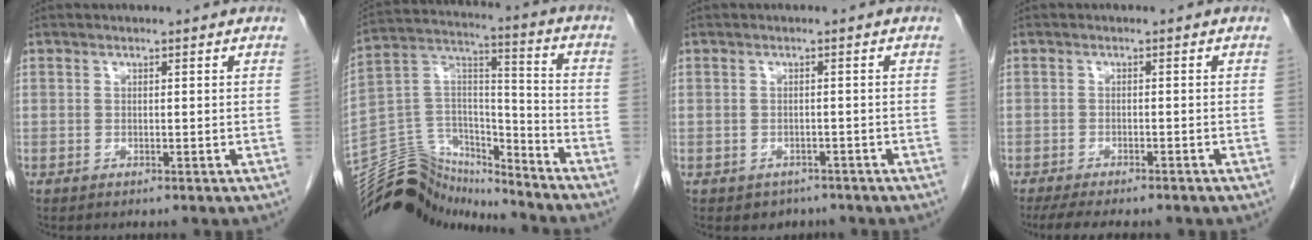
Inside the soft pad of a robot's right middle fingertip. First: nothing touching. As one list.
[{"total": 16.9, "force": [-16.2, 4.3, 2.3], "torque": [-0.047, 0.069, -0.277]}, {"total": 2.7, "force": [-1.9, 1.8, 0.3], "torque": [-0.008, 0.006, -0.024]}, {"total": 9.2, "force": [-7.6, 2.2, 4.8], "torque": [-0.062, -0.006, -0.105]}]